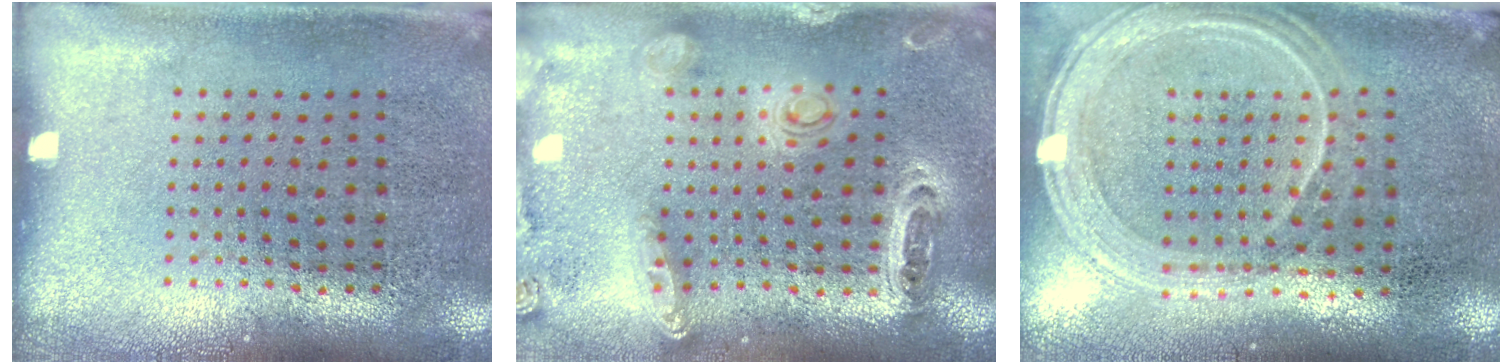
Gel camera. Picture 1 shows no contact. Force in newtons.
{"total": 1.3, "press": 1.3, "slide": 0.2}
{"total": 1.2, "press": 1.2, "slide": 0.3}